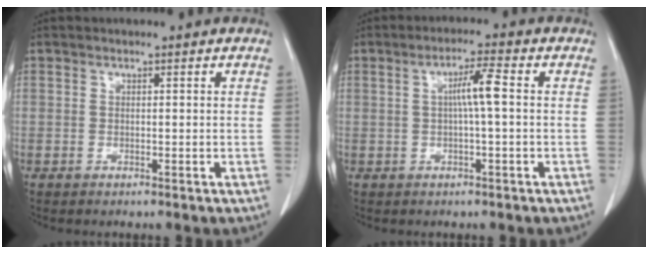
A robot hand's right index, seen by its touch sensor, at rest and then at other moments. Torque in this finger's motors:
{"motor_torque": [0.53, 0.25, 0.36, 0.09]}